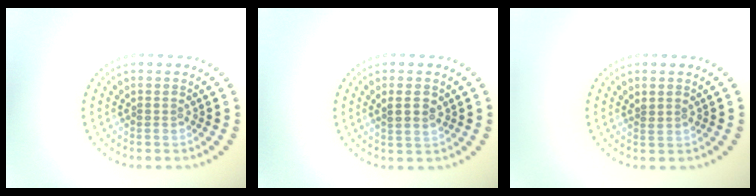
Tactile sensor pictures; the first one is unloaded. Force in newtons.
{"total": 2.3, "press": 2.2, "slide": 0.8}
{"total": 0.6, "press": 0.3, "slide": 0.5}